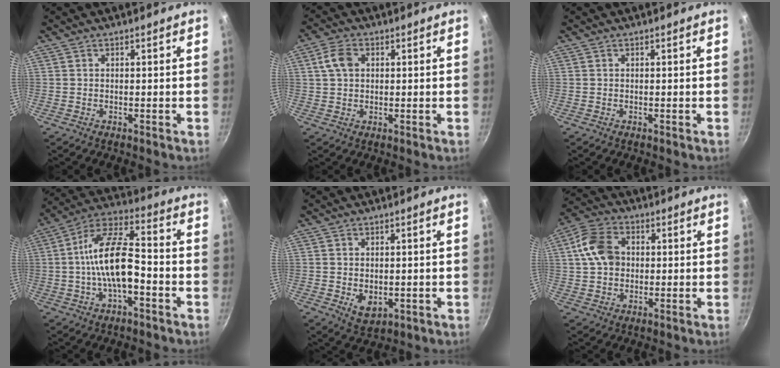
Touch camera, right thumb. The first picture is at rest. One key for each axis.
{"total": 5.2, "fx": 1.3, "fy": 3.7, "fz": 3.4, "tx": -0.057, "ty": 0.007, "tz": 0.019}
{"total": 0.0}
{"total": 14.7, "fx": -2.8, "fy": 6.5, "fz": 12.9, "tx": -0.219, "ty": 0.045, "tz": -0.064}
{"total": 4.9, "fx": -0.6, "fy": 3.4, "fz": 3.4, "tx": -0.048, "ty": -0.009, "tz": 0.000}
{"total": 9.7, "fx": 1.1, "fy": 7.3, "fz": 6.3, "tx": -0.103, "ty": 0.013, "tz": 0.008}